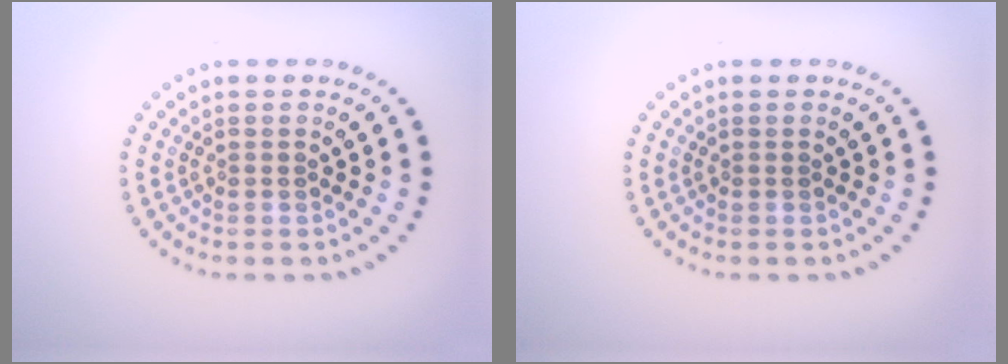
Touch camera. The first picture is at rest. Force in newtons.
{"total": 0.0}